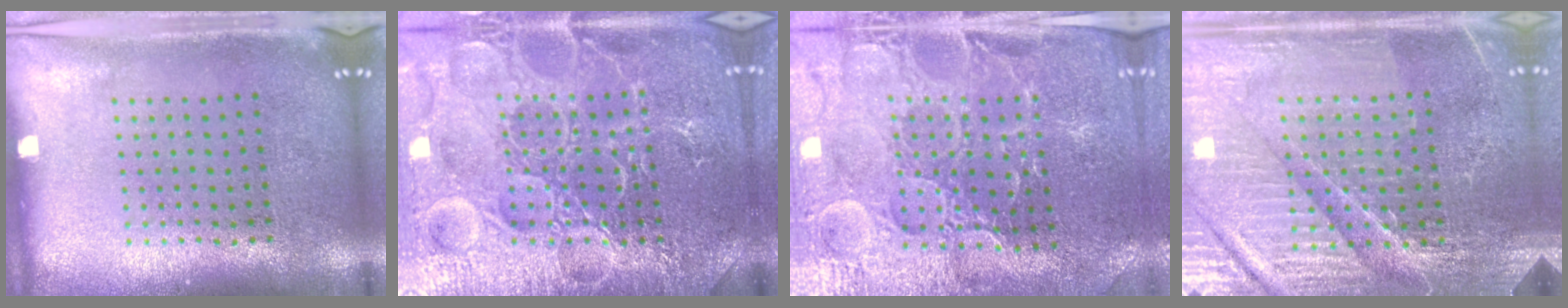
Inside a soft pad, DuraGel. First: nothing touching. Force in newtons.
{"total": 7.4, "press": 7.4, "slide": 0.9}
{"total": 3.4, "press": 3.4, "slide": 0.5}
{"total": 4.8, "press": 4.6, "slide": 1.4}